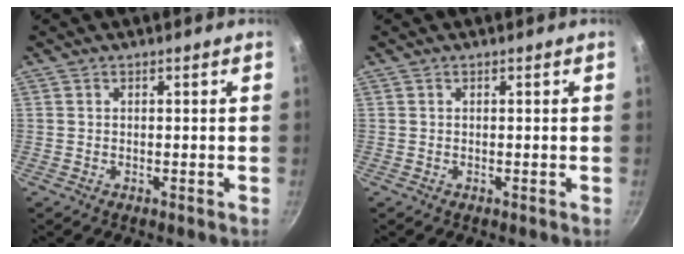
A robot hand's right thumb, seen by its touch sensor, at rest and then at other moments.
{"total": 0.0}